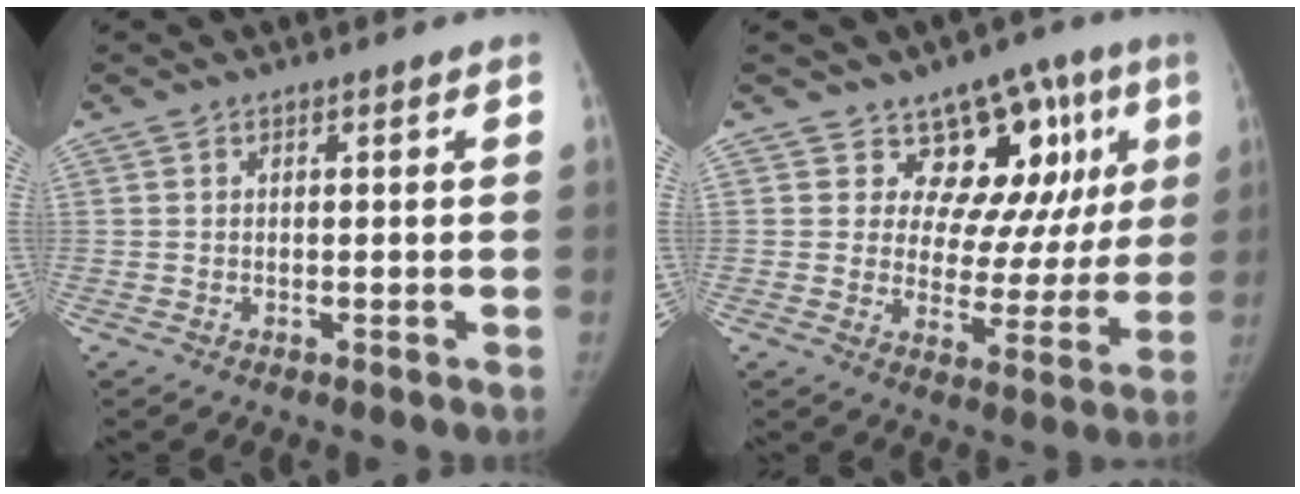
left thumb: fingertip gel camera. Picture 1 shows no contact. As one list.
[{"total": 15.0, "force": [7.8, 10.1, 7.9], "torque": [-0.026, -0.023, 0.104]}]